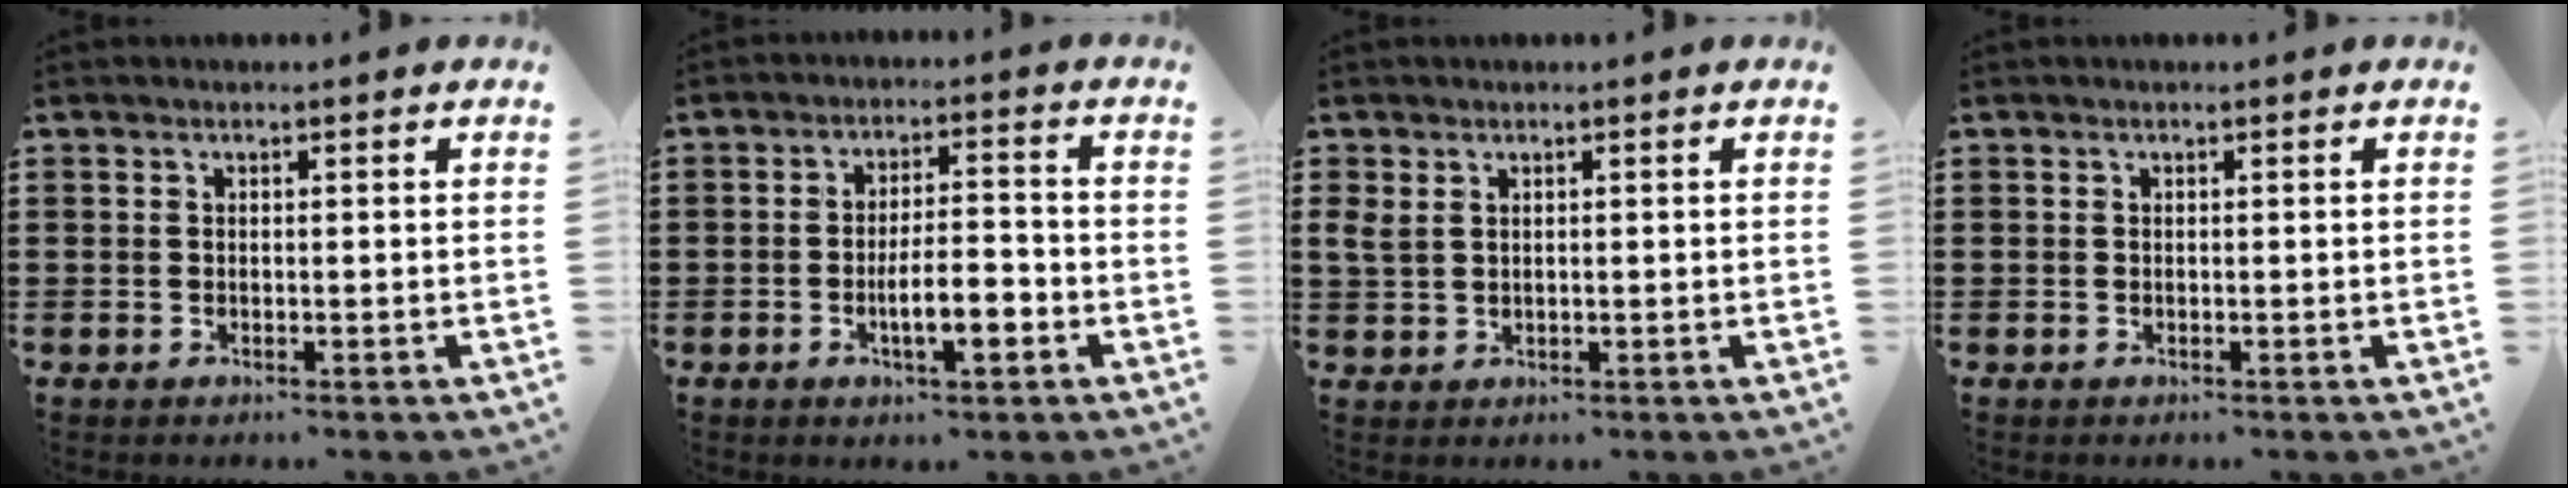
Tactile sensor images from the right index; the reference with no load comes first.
{"total": 6.7, "force": [-2.5, 2.0, 5.9], "torque": [-0.111, -0.001, -0.047]}
{"total": 2.0, "force": [1.1, 1.1, 1.2], "torque": [-0.035, 0.002, 0.017]}
{"total": 0.0}